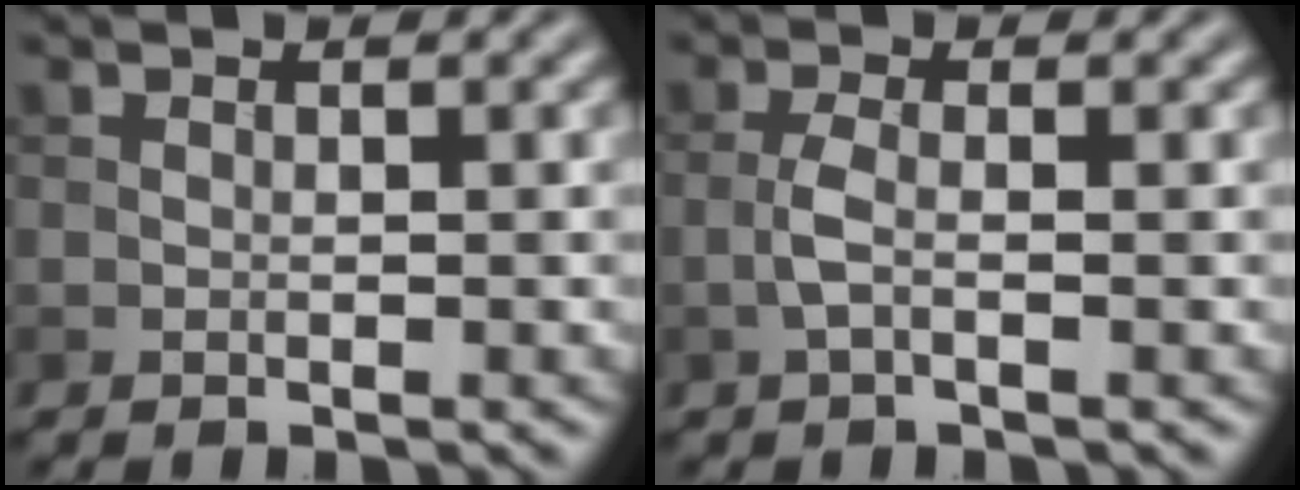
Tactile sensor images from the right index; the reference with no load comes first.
{"total": 1.8, "force": [-0.6, 0.5, 1.6], "torque": [-0.037, 0.003, -0.017]}